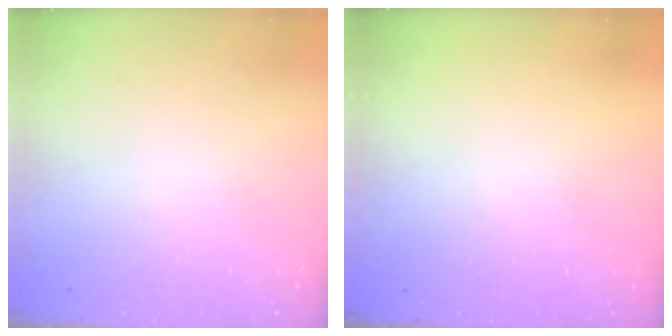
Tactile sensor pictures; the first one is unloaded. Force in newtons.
{"total": 3.2, "press": 3.2, "slide": 0.1}